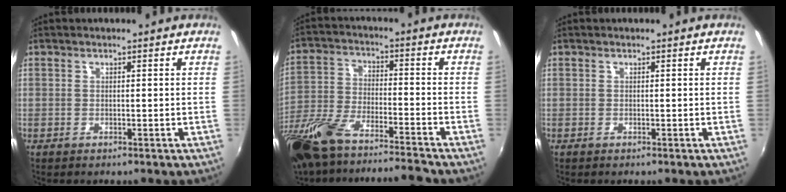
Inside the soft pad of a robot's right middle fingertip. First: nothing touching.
{"total": 18.0, "force": [-15.1, 2.5, 9.5], "torque": [-0.213, -0.043, -0.278]}
{"total": 0.0}